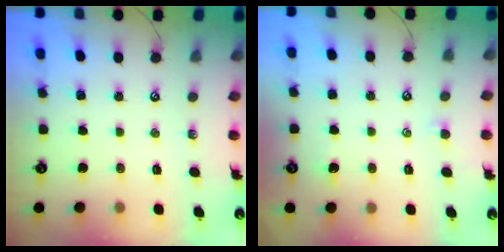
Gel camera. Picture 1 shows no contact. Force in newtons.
{"total": 0.6, "press": 0.5, "slide": 0.4}